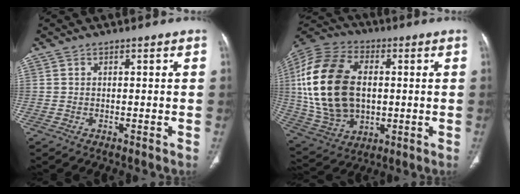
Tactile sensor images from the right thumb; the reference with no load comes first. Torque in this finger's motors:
{"motor_torque": [-0.71, 2.71, 2.29, 0.49, 0.72]}